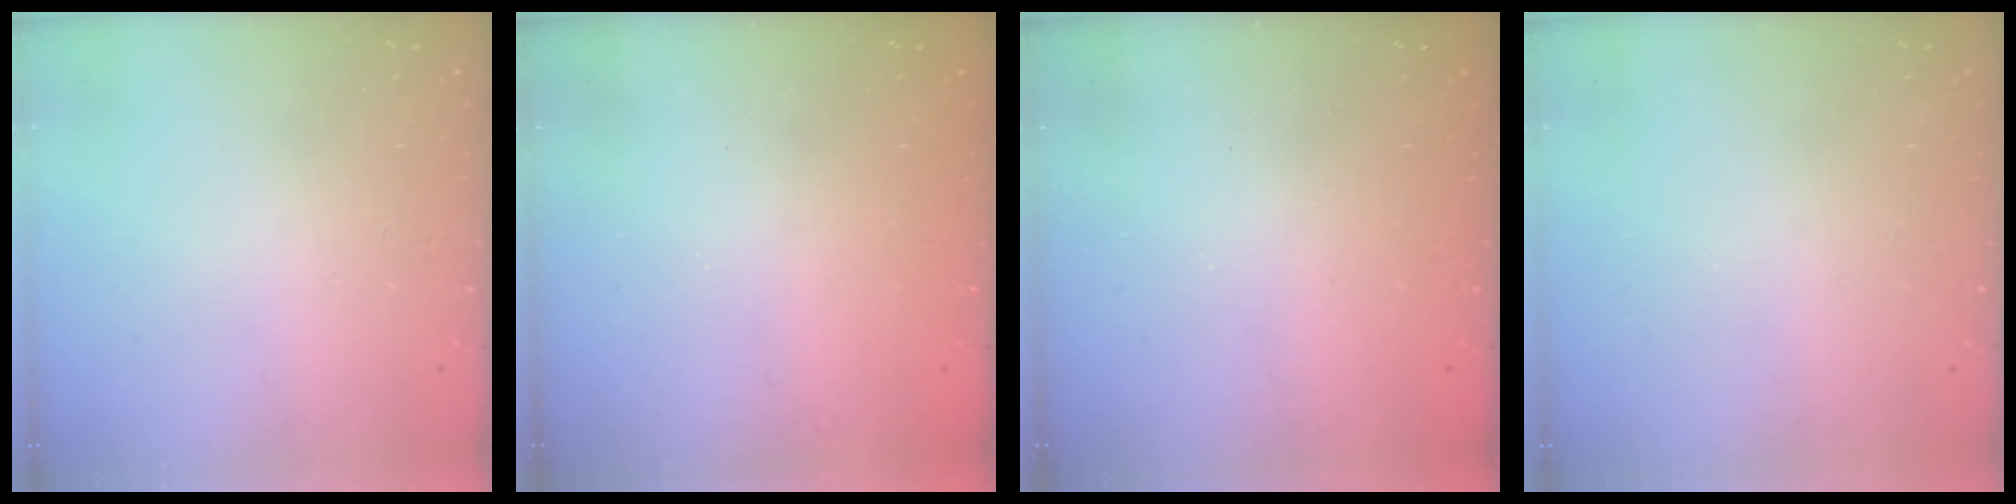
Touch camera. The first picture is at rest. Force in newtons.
{"total": 2.5, "press": 2.4, "slide": 0.7}
{"total": 2.6, "press": 2.5, "slide": 0.9}
{"total": 0.0}